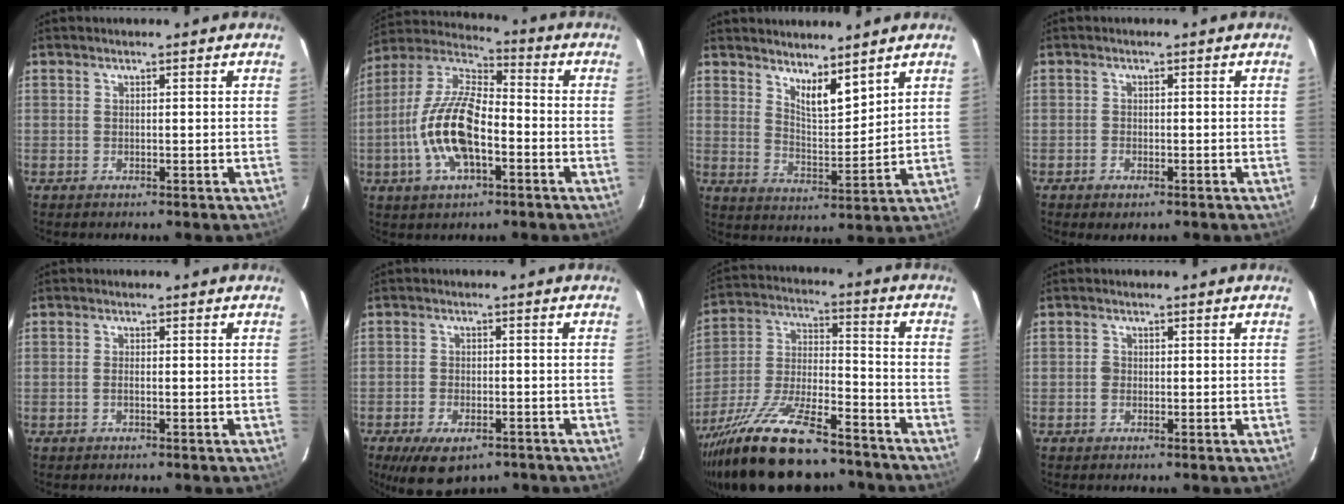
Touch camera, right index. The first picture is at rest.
{"total": 16.3, "force": [-4.6, 7.0, 14.0], "torque": [-0.291, 0.001, -0.090]}
{"total": 7.1, "force": [5.4, 1.8, 4.2], "torque": [-0.066, -0.011, 0.096]}
{"total": 1.9, "force": [-1.2, 1.0, 1.1], "torque": [-0.027, -0.004, -0.023]}
{"total": 1.1, "force": [-0.4, 0.4, 0.9], "torque": [-0.021, 0.002, -0.008]}
{"total": 9.6, "force": [-6.3, 4.6, 5.7], "torque": [-0.119, -0.020, -0.095]}
{"total": 24.4, "force": [-18.3, 7.2, 14.4], "torque": [-0.283, -0.031, -0.299]}
{"total": 1.3, "force": [-0.3, 1.1, 0.5], "torque": [-0.007, 0.003, -0.008]}